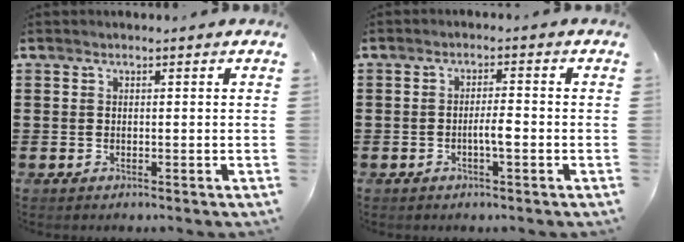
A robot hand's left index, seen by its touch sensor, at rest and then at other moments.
{"total": 3.0, "force": [-0.9, 0.6, 2.8], "torque": [-0.059, 0.000, -0.021]}